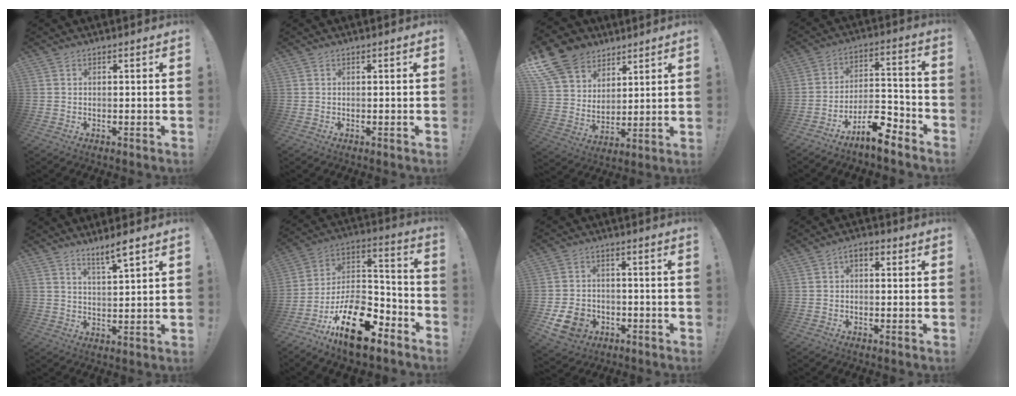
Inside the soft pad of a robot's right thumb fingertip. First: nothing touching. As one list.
[{"total": 0.0}, {"total": 13.5, "force": [8.6, 9.5, 4.2], "torque": [-0.082, -0.058, 0.172]}, {"total": 12.1, "force": [-9.0, 4.6, 6.6], "torque": [-0.090, 0.073, -0.154]}, {"total": 5.8, "force": [4.5, 0.1, 3.6], "torque": [-0.060, -0.028, 0.073]}, {"total": 20.3, "force": [-11.7, 10.2, 13.1], "torque": [-0.208, 0.072, -0.186]}, {"total": 10.7, "force": [-4.7, 8.3, 4.9], "torque": [-0.081, 0.034, -0.081]}, {"total": 3.0, "force": [0.1, 1.9, 2.3], "torque": [-0.038, 0.007, 0.001]}]